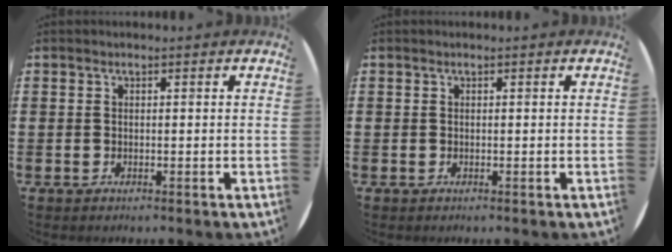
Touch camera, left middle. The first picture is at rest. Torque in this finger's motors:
{"motor_torque": [-0.23, -0.10, -0.01, 0.01]}